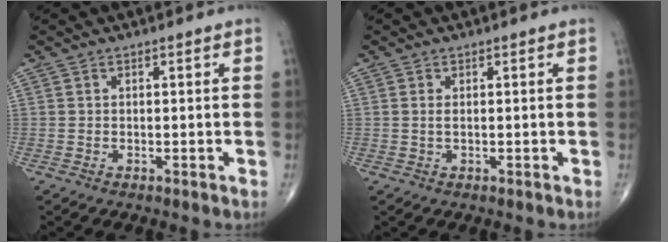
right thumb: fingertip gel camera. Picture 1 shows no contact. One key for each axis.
{"total": 1.0, "fx": 0.2, "fy": 0.4, "fz": 1.0, "tx": -0.024, "ty": 0.001, "tz": 0.006}